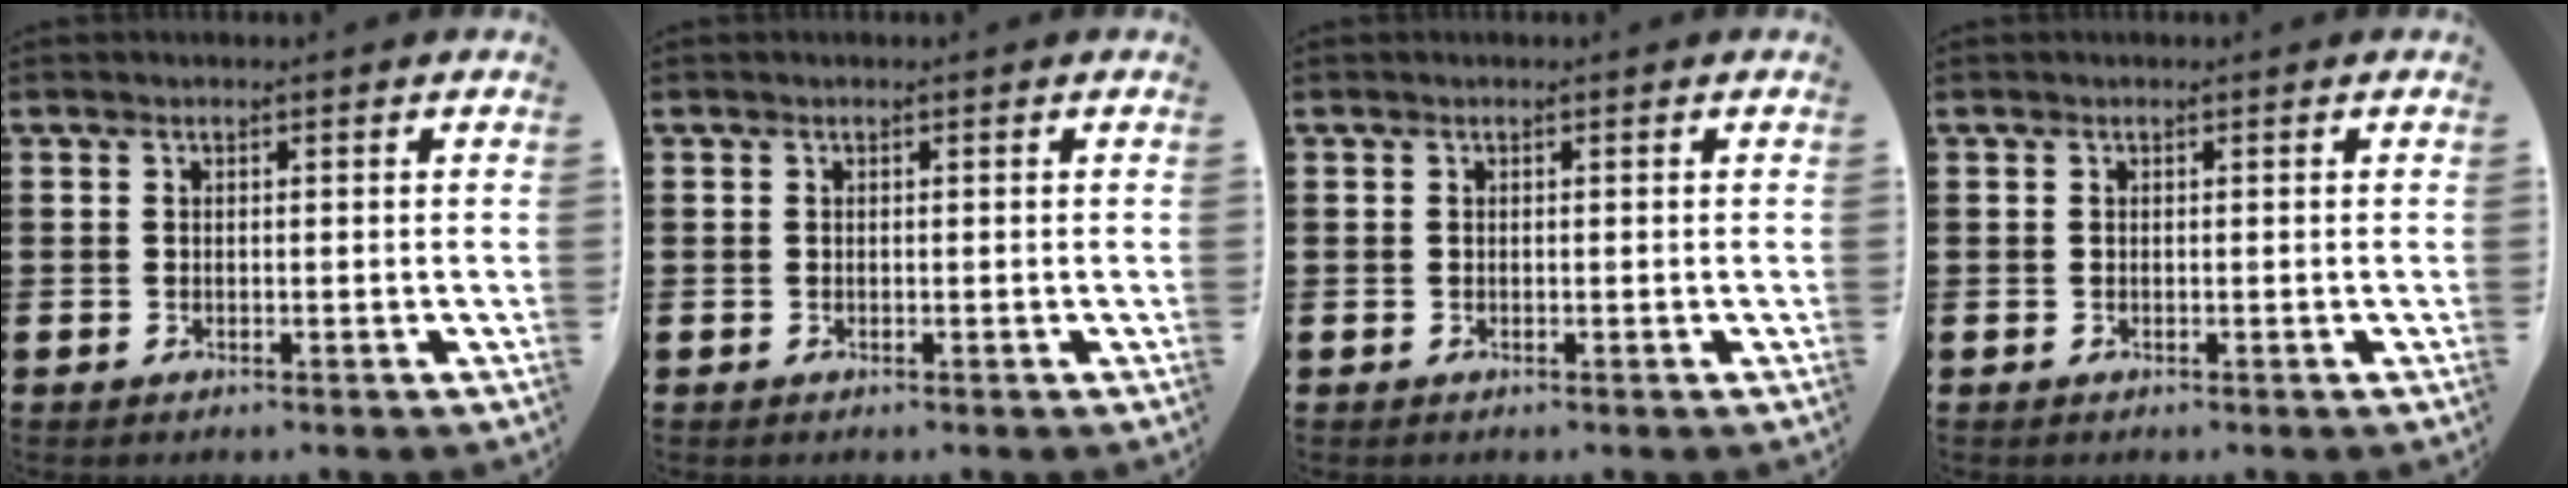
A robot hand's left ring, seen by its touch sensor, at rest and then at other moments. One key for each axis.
{"total": 0.0}
{"total": 0.0}
{"total": 0.0}